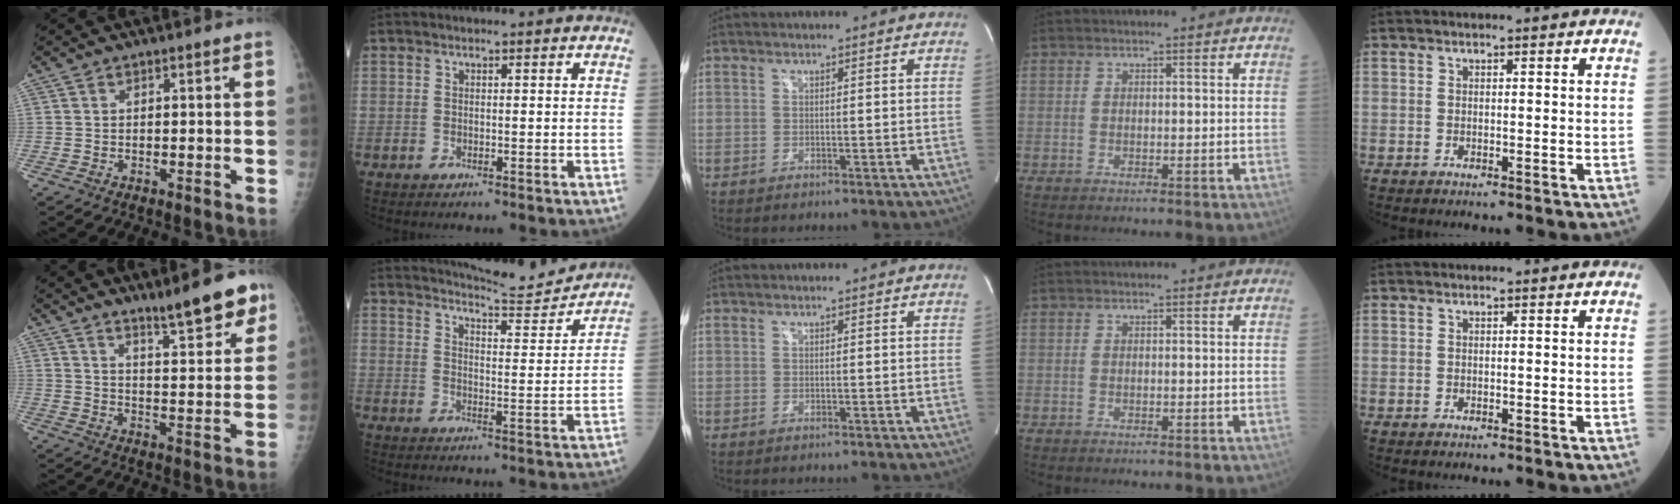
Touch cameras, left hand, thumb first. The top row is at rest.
{"thumb": {"total": 10.8, "force": [7.9, 2.1, 7.0], "torque": [-0.080, -0.048, 0.122]}, "index": {"total": 10.2, "force": [10.2, -0.6, 1.1], "torque": [-0.027, -0.021, 0.142]}}